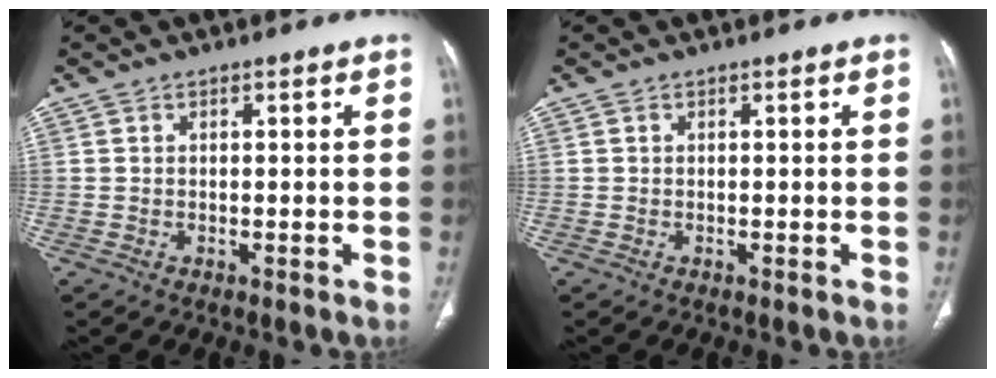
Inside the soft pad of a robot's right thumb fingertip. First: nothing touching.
{"total": 0.0}